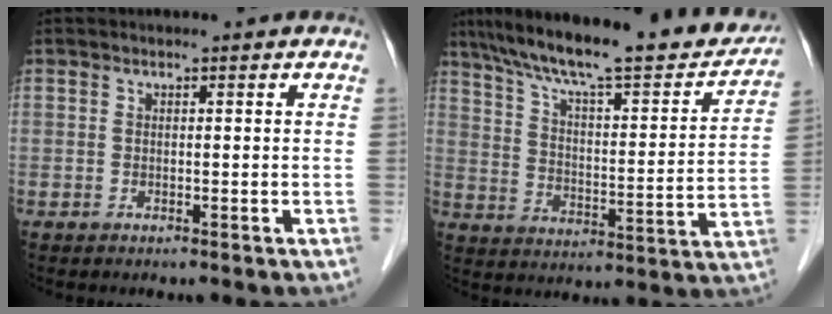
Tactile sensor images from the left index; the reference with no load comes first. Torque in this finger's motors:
{"motor_torque": [0.23, -0.24, 0.67, 0.17]}